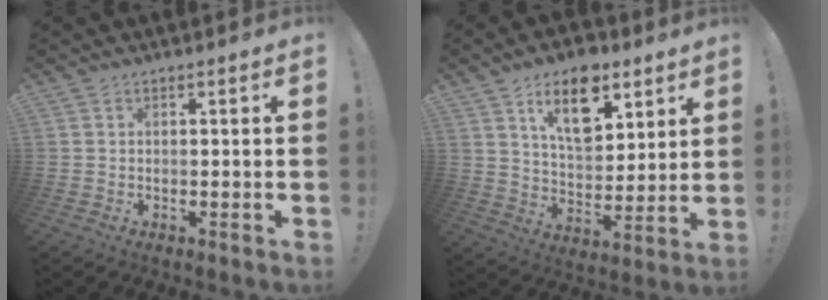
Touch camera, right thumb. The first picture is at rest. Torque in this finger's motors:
{"motor_torque": [0.78, 2.95, 0.40, -0.01, 0.31]}